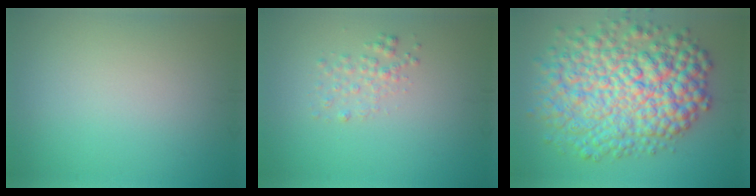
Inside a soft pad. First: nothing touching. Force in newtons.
{"total": 1.5, "press": 1.5, "slide": 0.0}
{"total": 11.0, "press": 11.0, "slide": 0.1}